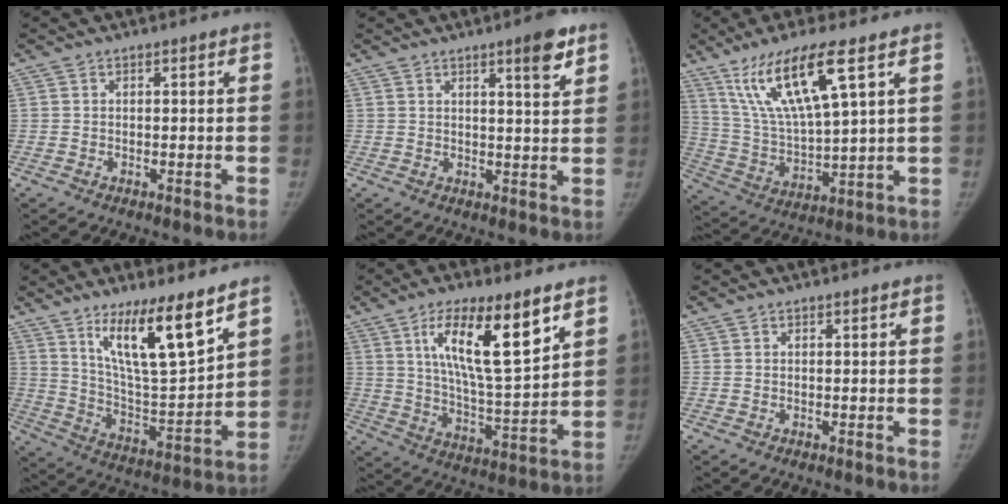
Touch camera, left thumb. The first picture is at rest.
{"total": 5.7, "force": [3.5, 0.8, 4.4], "torque": [-0.057, -0.021, 0.047]}
{"total": 15.7, "force": [8.4, 2.8, 13.0], "torque": [-0.261, -0.033, 0.173]}
{"total": 16.1, "force": [10.3, 3.1, 12.0], "torque": [-0.188, -0.073, 0.194]}
{"total": 17.2, "force": [8.4, 4.4, 14.3], "torque": [-0.228, -0.043, 0.152]}
{"total": 0.0}